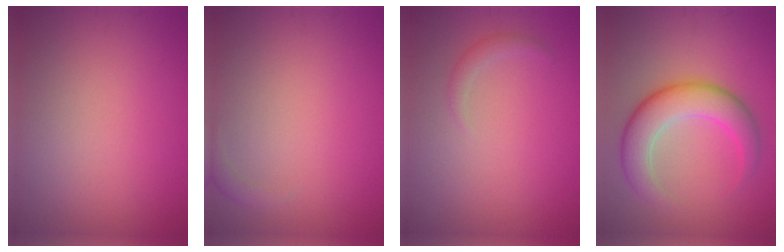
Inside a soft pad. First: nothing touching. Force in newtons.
{"total": 1.0, "press": 1.0, "slide": 0.2}
{"total": 1.1, "press": 1.1, "slide": 0.0}
{"total": 6.1, "press": 6.1, "slide": 0.1}